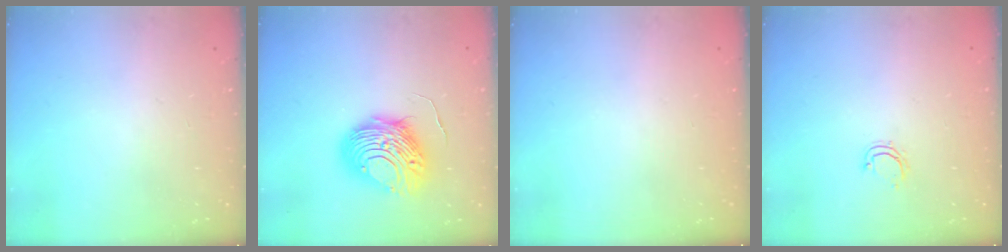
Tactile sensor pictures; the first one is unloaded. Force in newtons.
{"total": 11.1, "press": 11.1, "slide": 0.7}
{"total": 0.0}
{"total": 3.7, "press": 3.7, "slide": 0.3}